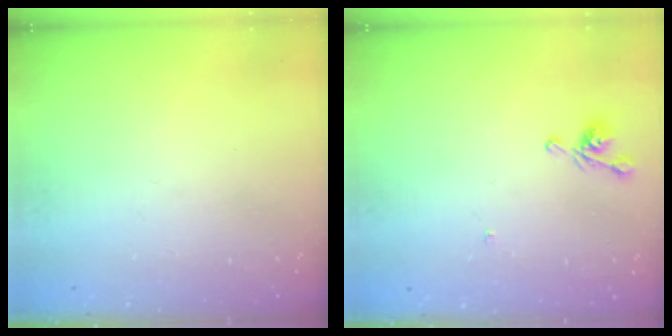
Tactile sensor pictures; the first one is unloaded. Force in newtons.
{"total": 5.1, "press": 5.1, "slide": 0.5}